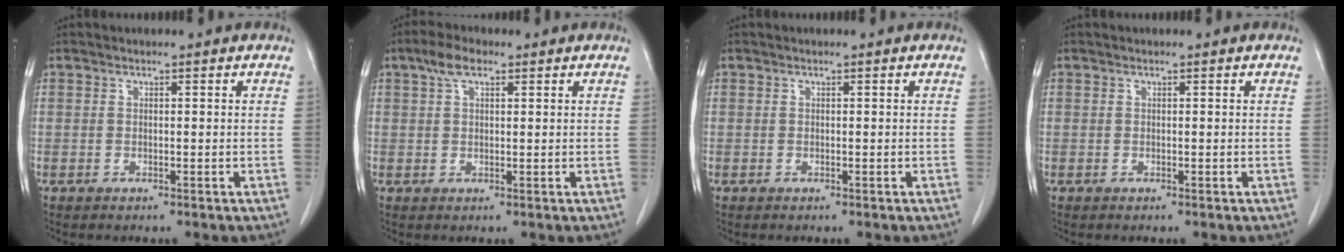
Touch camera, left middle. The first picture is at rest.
{"total": 3.6, "force": [2.1, 1.5, 2.4], "torque": [-0.051, 0.012, 0.040]}
{"total": 0.0}
{"total": 0.0}